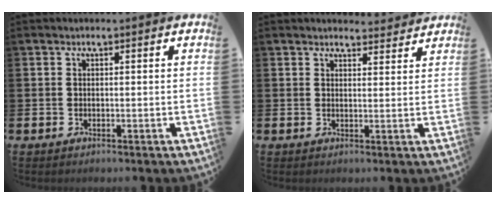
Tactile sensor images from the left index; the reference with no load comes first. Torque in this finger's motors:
{"motor_torque": [0.56, -1.57, 0.38, 0.03]}